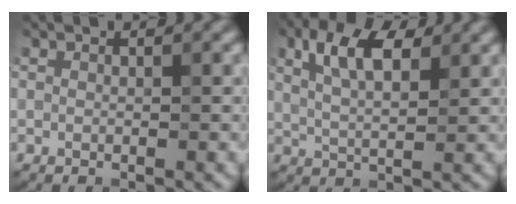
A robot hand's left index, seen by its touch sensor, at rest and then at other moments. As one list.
[{"total": 5.5, "force": [2.3, 2.3, 4.4], "torque": [-0.086, 0.008, 0.038]}]